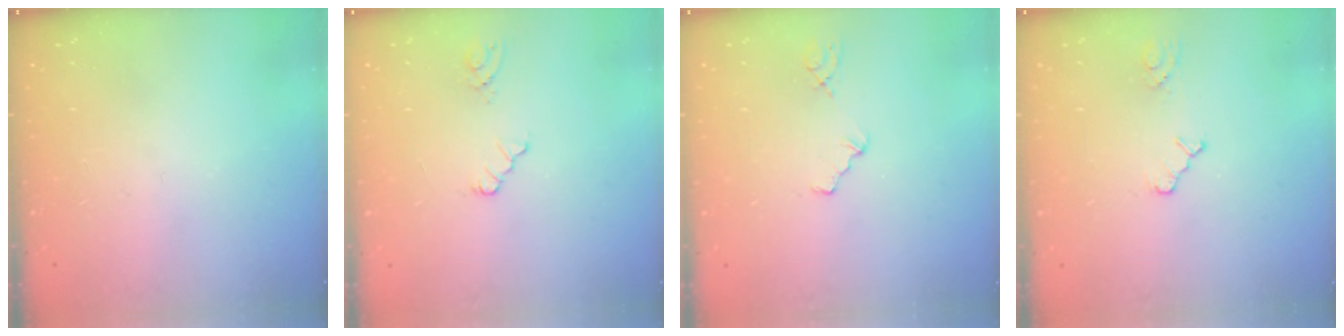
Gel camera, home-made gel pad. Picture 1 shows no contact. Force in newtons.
{"total": 3.9, "press": 3.8, "slide": 0.5}
{"total": 1.2, "press": 1.2, "slide": 0.3}
{"total": 2.5, "press": 2.5, "slide": 0.3}